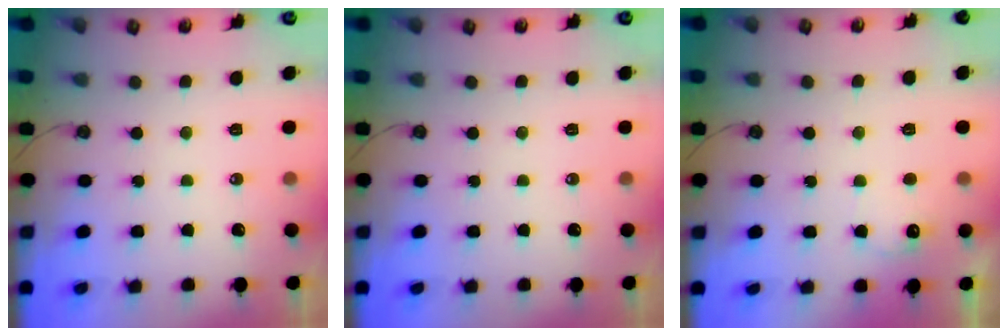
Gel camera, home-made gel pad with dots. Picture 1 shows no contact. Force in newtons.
{"total": 0.0}
{"total": 7.2, "press": 7.1, "slide": 0.6}